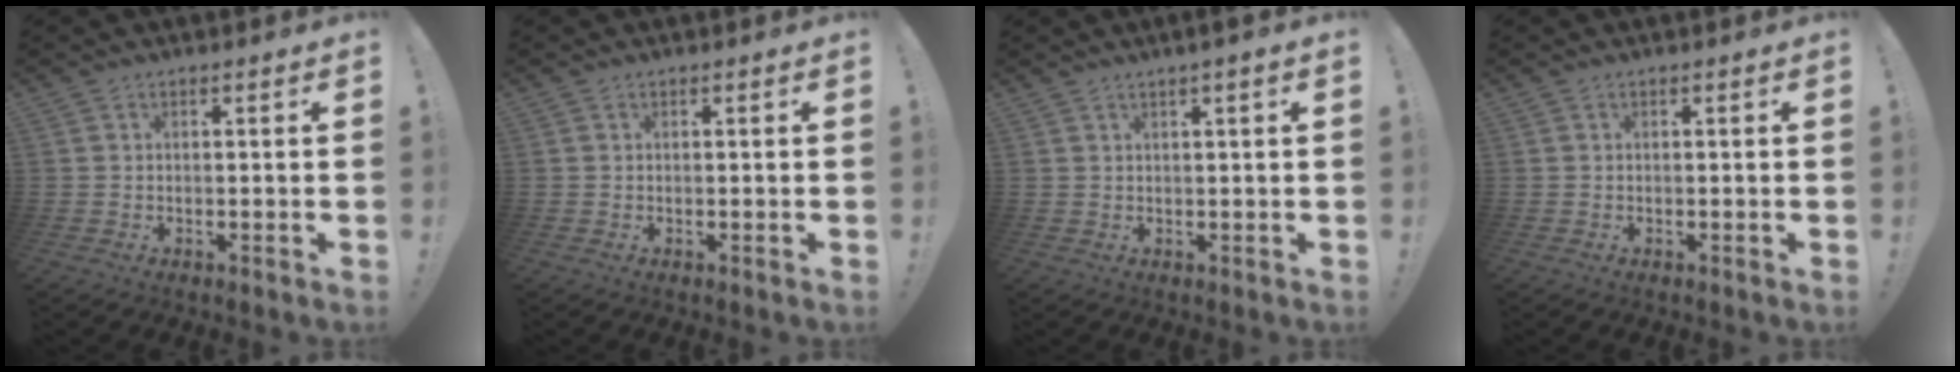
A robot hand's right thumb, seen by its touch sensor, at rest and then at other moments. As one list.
[{"total": 0.0}, {"total": 2.2, "force": [1.1, -0.3, 1.9], "torque": [-0.029, -0.002, 0.016]}, {"total": 0.0}]